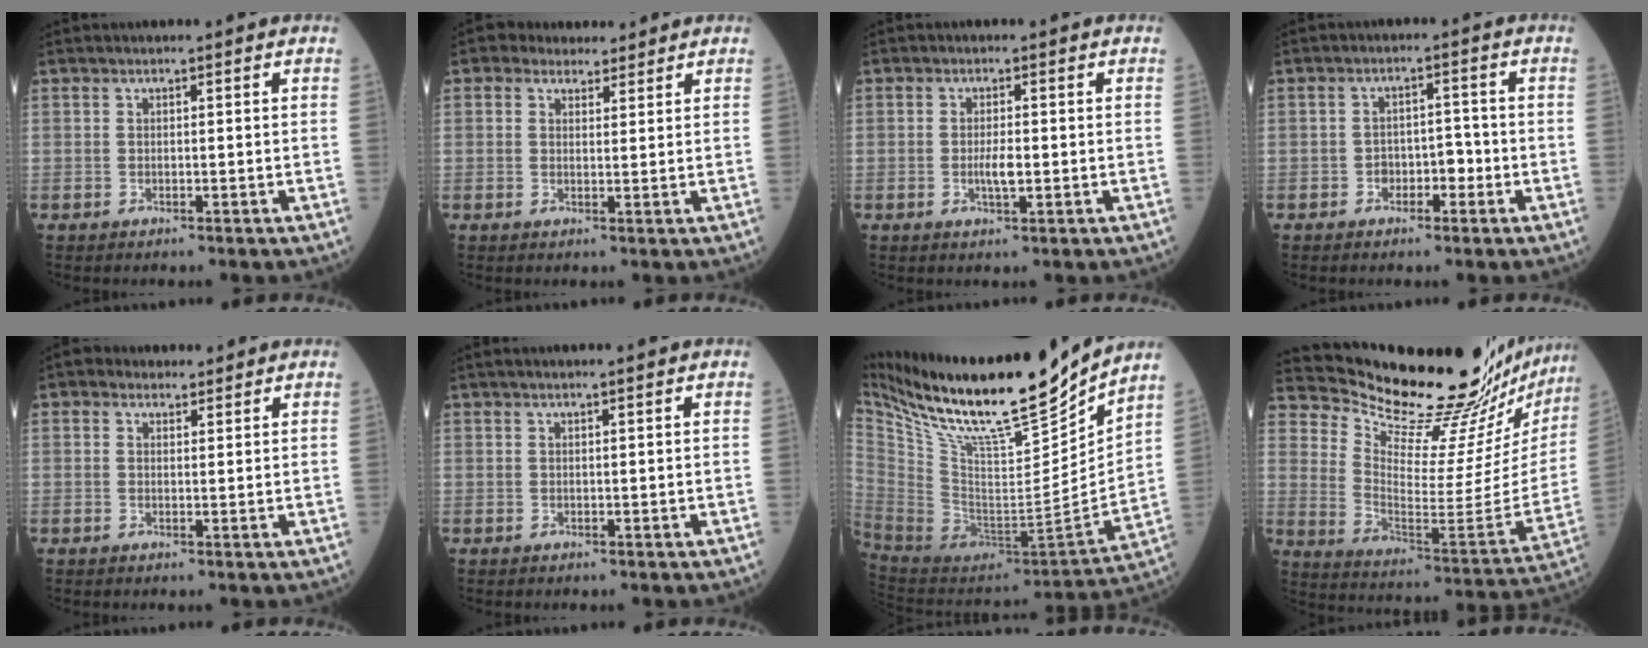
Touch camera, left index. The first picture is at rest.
{"total": 4.1, "force": [3.3, 2.3, 0.8], "torque": [-0.006, 0.013, 0.049]}
{"total": 2.5, "force": [-0.5, 0.6, 2.4], "torque": [-0.050, -0.003, -0.008]}
{"total": 3.2, "force": [-1.5, 1.9, 2.1], "torque": [-0.026, 0.012, -0.026]}
{"total": 2.5, "force": [1.9, 1.6, 0.4], "torque": [-0.008, 0.012, 0.026]}
{"total": 1.9, "force": [1.5, -0.1, 1.2], "torque": [-0.015, 0.014, 0.024]}
{"total": 25.2, "force": [20.0, 3.3, 15.0], "torque": [-0.275, -0.025, 0.349]}
{"total": 25.7, "force": [24.2, 2.7, 8.3], "torque": [-0.145, -0.131, 0.326]}